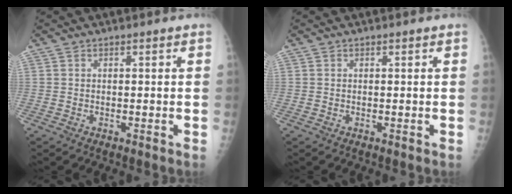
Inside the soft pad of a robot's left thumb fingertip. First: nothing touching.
{"total": 0.0}